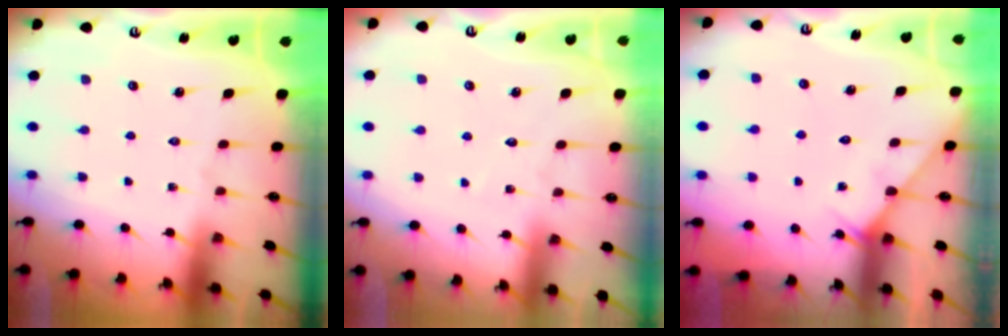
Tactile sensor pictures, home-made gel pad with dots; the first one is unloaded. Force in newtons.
{"total": 2.6, "press": 2.6, "slide": 0.3}
{"total": 4.6, "press": 4.6, "slide": 0.5}